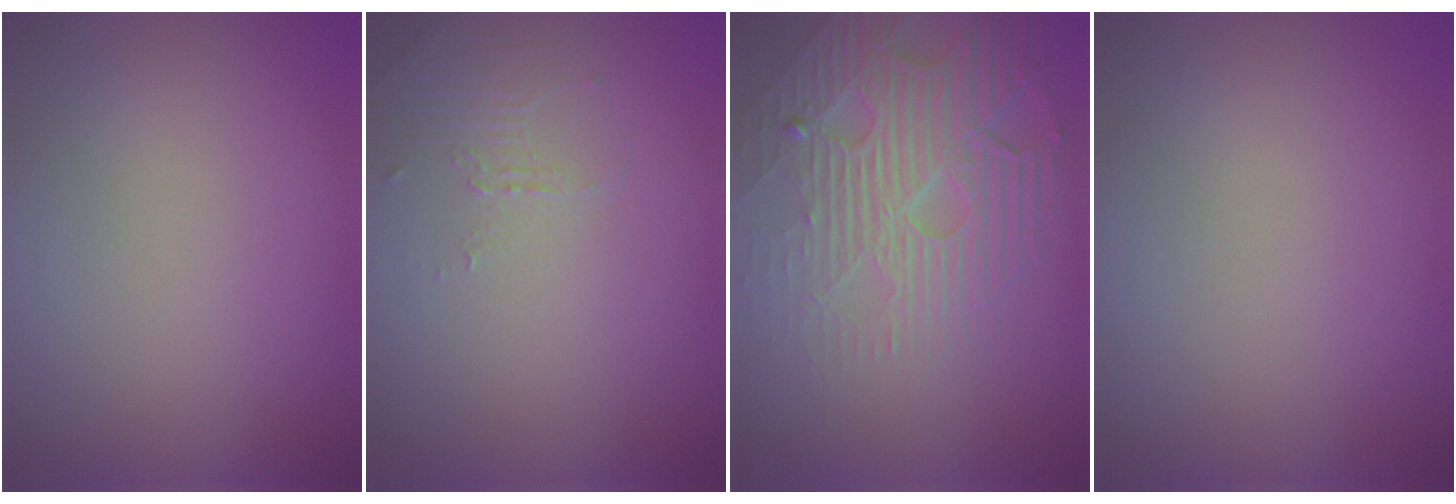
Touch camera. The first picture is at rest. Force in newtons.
{"total": 1.2, "press": 0.4, "slide": 1.1}
{"total": 8.4, "press": 5.7, "slide": 6.2}
{"total": 0.0}